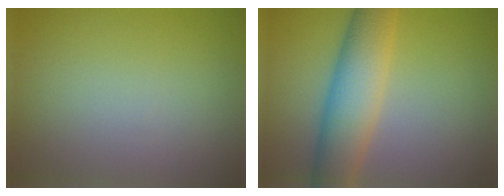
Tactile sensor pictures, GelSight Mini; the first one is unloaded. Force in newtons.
{"total": 7.3, "press": 7.3, "slide": 0.1}